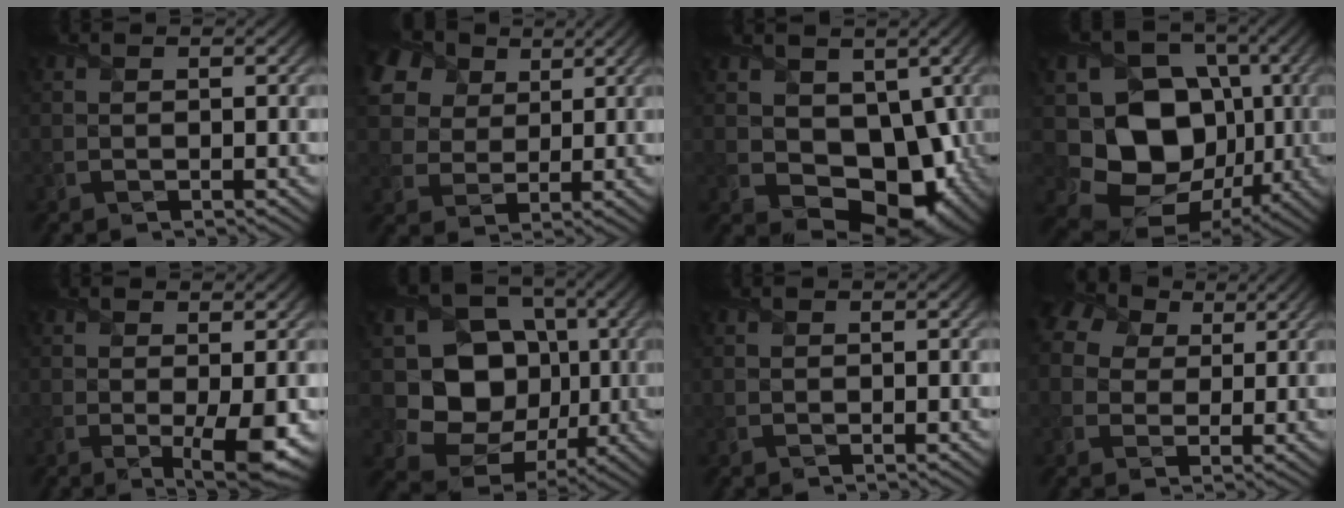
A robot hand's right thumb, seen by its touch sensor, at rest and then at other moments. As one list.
[{"total": 11.6, "force": [6.0, 7.9, 6.0], "torque": [-0.174, 0.031, 0.104]}, {"total": 9.6, "force": [0.1, 7.3, 6.2], "torque": [-0.111, -0.035, 0.009]}, {"total": 13.3, "force": [-1.1, 11.0, 7.4], "torque": [-0.138, -0.028, -0.025]}, {"total": 4.3, "force": [-0.6, 0.9, 4.2], "torque": [-0.073, -0.013, -0.007]}, {"total": 12.5, "force": [0.0, 11.1, 5.7], "torque": [-0.132, -0.015, -0.019]}, {"total": 0.0}, {"total": 8.3, "force": [3.5, 6.1, 4.3], "torque": [-0.135, 0.030, 0.054]}]